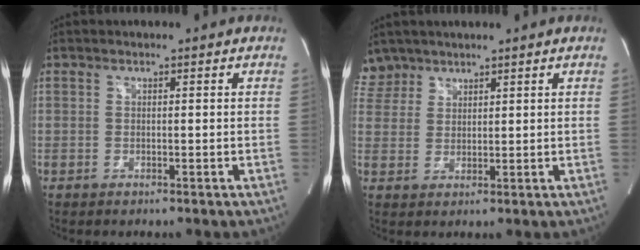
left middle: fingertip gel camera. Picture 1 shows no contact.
{"total": 4.2, "force": [3.6, 2.1, -0.6], "torque": [0.017, 0.009, 0.073]}